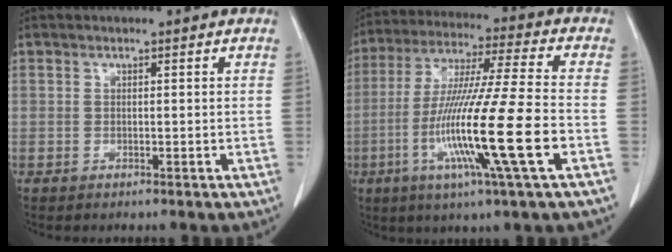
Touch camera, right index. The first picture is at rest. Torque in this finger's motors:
{"motor_torque": [2.14, 0.00, 1.05, 0.21]}